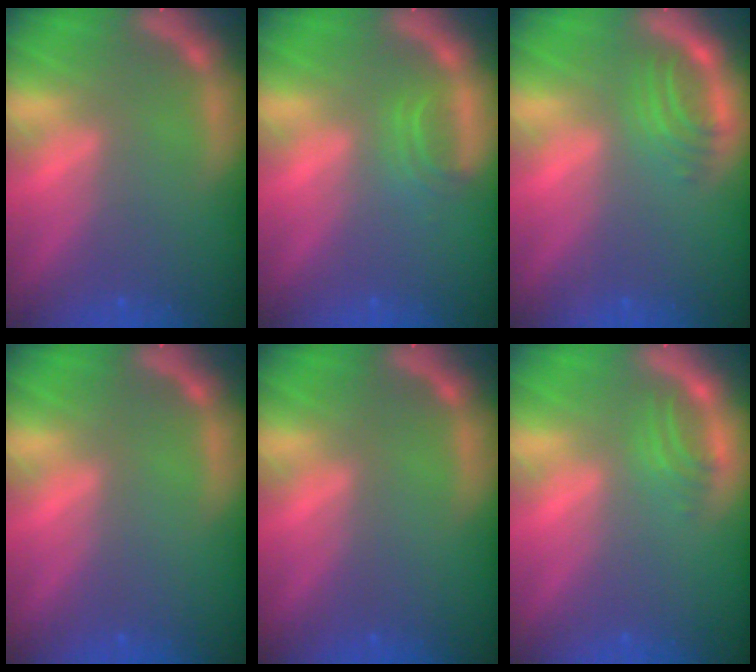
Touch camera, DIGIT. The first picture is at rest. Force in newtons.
{"total": 1.9}
{"total": 2.9}
{"total": 0.0}
{"total": 0.0}
{"total": 2.0}